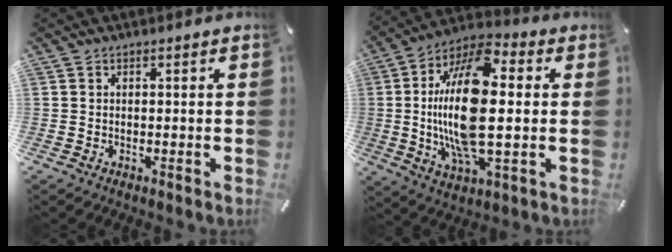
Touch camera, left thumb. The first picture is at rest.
{"total": 22.1, "force": [0.7, 9.8, 19.8], "torque": [-0.407, -0.010, 0.013]}